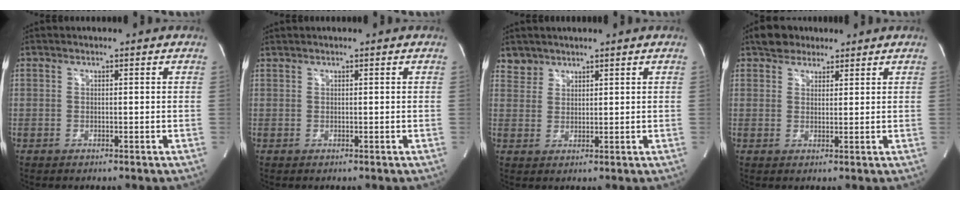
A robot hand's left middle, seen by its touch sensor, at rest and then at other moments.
{"total": 0.0}
{"total": 2.6, "force": [2.2, 1.4, -0.4], "torque": [0.012, 0.008, 0.040]}
{"total": 4.0, "force": [3.0, 2.4, 0.9], "torque": [-0.020, 0.016, 0.052]}